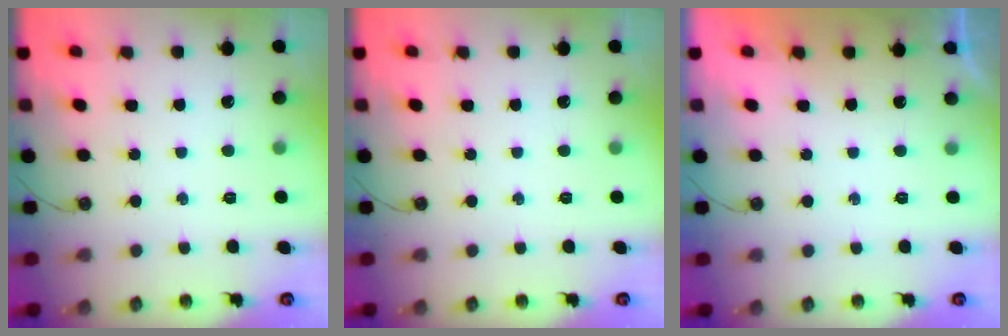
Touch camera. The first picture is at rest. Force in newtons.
{"total": 0.0}
{"total": 0.0}